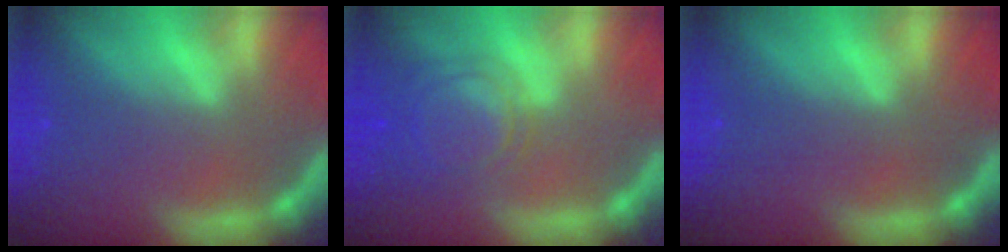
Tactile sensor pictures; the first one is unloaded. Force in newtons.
{"total": 5.6}
{"total": 0.0}